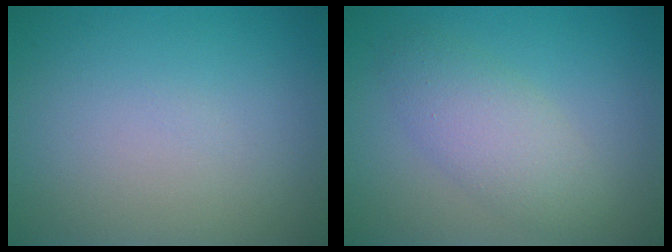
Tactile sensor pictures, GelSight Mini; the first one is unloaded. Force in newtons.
{"total": 3.6, "press": 3.6, "slide": 0.2}